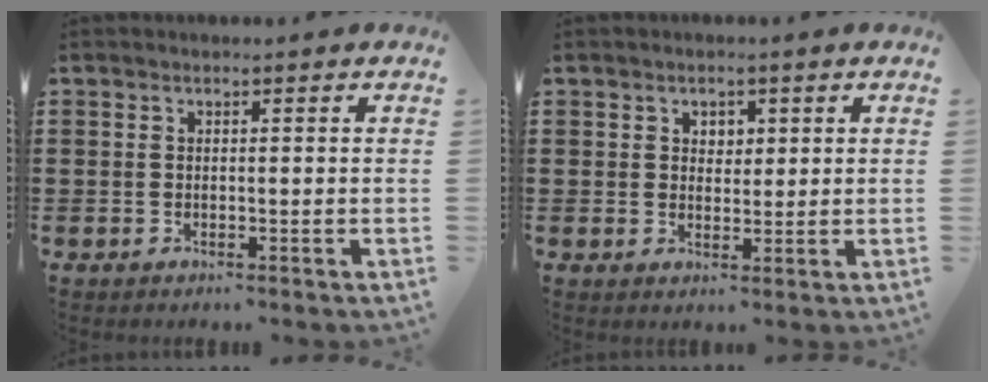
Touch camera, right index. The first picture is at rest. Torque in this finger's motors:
{"motor_torque": [0.09, 0.00, 0.05, 0.03]}